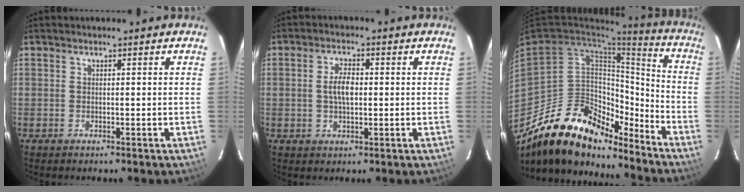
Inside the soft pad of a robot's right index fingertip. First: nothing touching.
{"total": 4.5, "force": [0.1, 2.1, 4.0], "torque": [-0.075, 0.005, 0.004]}
{"total": 24.1, "force": [-18.1, 10.6, 11.7], "torque": [-0.223, 0.021, -0.297]}